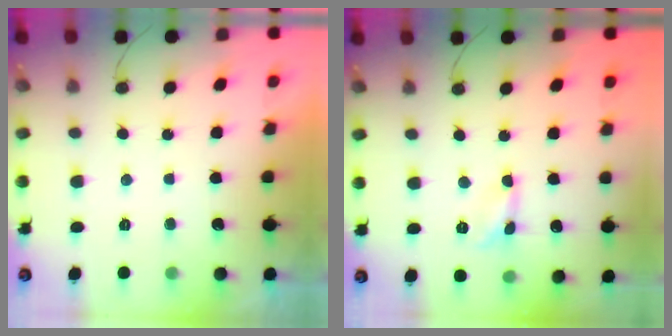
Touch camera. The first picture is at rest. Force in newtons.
{"total": 2.0, "press": 2.0, "slide": 0.2}